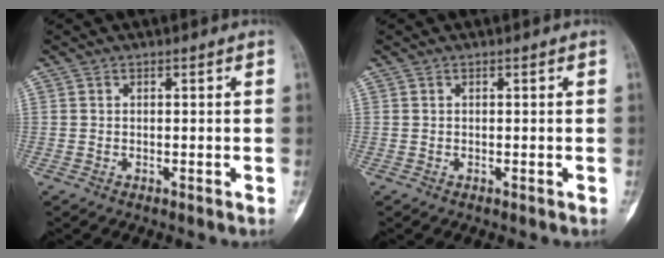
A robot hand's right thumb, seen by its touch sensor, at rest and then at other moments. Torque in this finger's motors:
{"motor_torque": [0.05, -0.01, 0.07, 0.03, 0.03]}